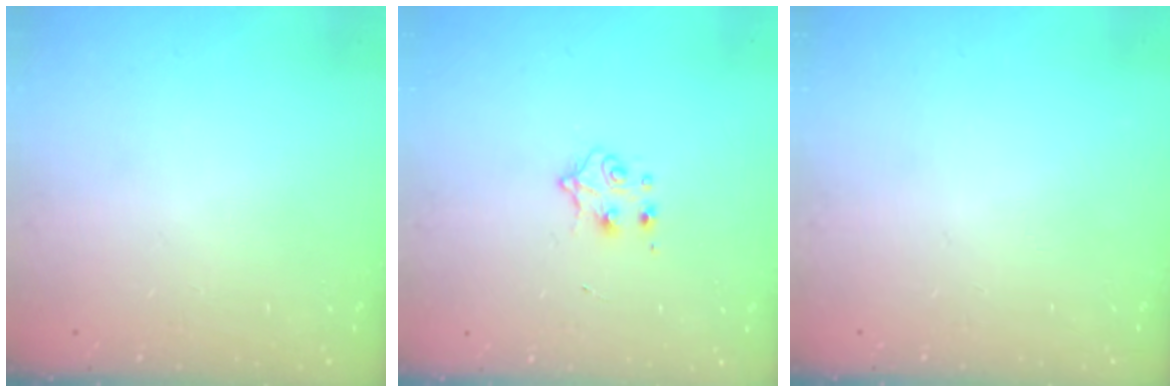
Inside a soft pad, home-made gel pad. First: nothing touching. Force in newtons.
{"total": 4.1, "press": 4.0, "slide": 0.6}
{"total": 0.0}